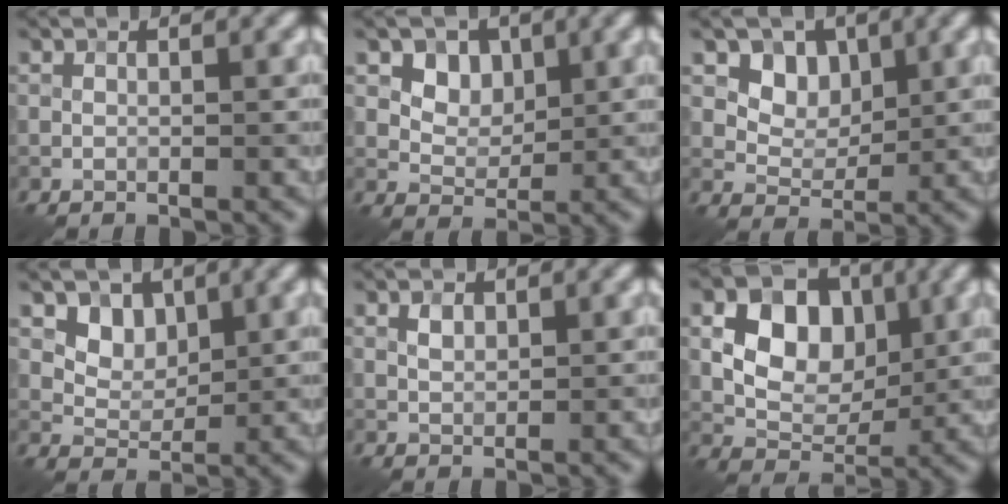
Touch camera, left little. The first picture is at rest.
{"total": 3.0, "force": [1.2, 2.4, 1.5], "torque": [-0.026, -0.006, 0.021]}
{"total": 3.8, "force": [1.7, 2.9, 1.8], "torque": [-0.032, -0.017, 0.038]}
{"total": 3.2, "force": [1.6, 2.4, 1.4], "torque": [-0.028, -0.018, 0.038]}
{"total": 1.3, "force": [0.5, 0.9, 0.9], "torque": [-0.014, 0.001, 0.009]}
{"total": 7.4, "force": [1.6, 5.3, 5.0], "torque": [-0.080, 0.001, 0.023]}